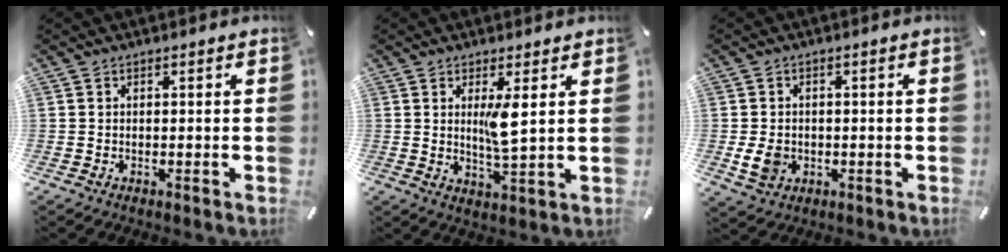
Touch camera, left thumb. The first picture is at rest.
{"total": 6.4, "force": [1.7, 1.1, 6.1], "torque": [-0.120, -0.016, 0.019]}
{"total": 5.1, "force": [-0.8, 4.1, 2.9], "torque": [-0.063, -0.002, -0.016]}